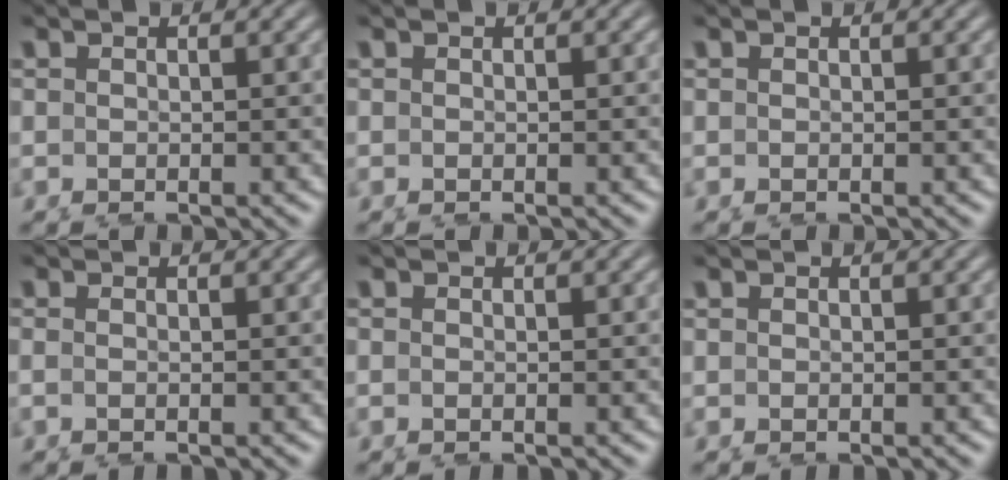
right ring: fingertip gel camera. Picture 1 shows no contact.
{"total": 0.0}
{"total": 0.0}
{"total": 0.8, "force": [-0.5, 0.3, 0.6], "torque": [-0.018, -0.004, -0.009]}
{"total": 0.5, "force": [-0.2, 0.4, 0.1], "torque": [-0.008, -0.001, -0.008]}
{"total": 0.0}